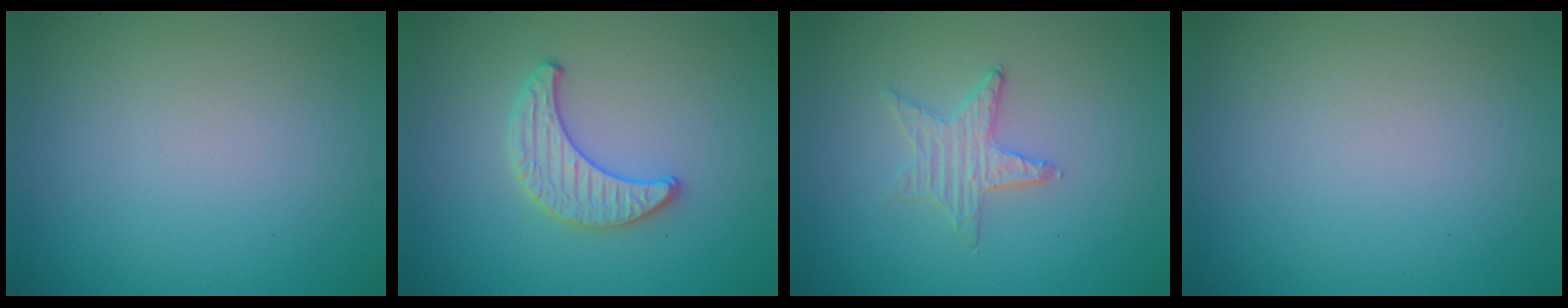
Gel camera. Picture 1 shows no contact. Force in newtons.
{"total": 2.0, "press": 2.0, "slide": 0.1}
{"total": 1.2, "press": 1.2, "slide": 0.1}
{"total": 0.0}